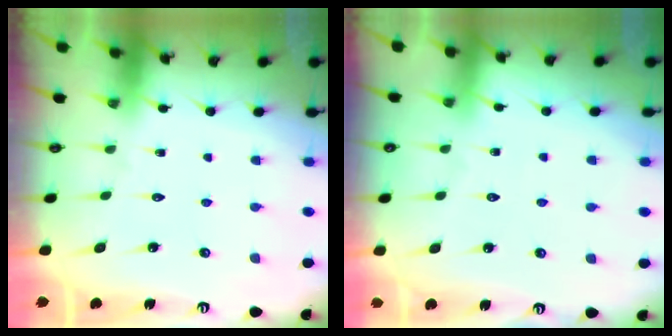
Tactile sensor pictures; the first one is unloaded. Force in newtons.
{"total": 3.3, "press": 3.3, "slide": 0.4}